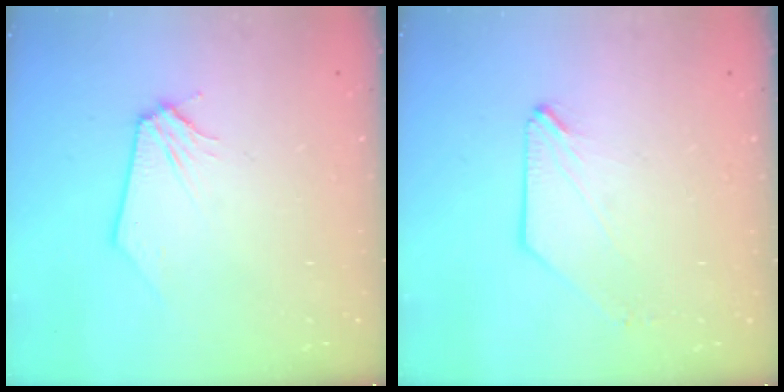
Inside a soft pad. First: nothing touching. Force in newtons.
{"total": 0.0}